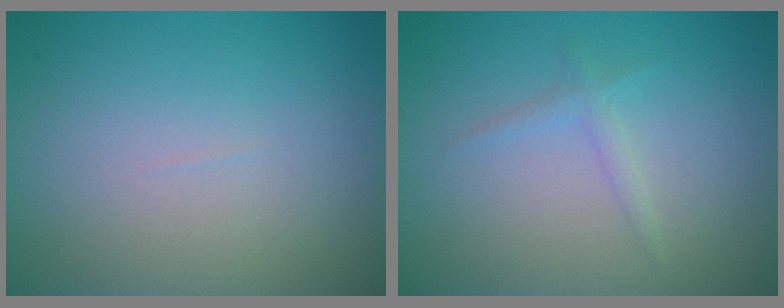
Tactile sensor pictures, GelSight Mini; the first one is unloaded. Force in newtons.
{"total": 1.1, "press": 1.1, "slide": 0.1}